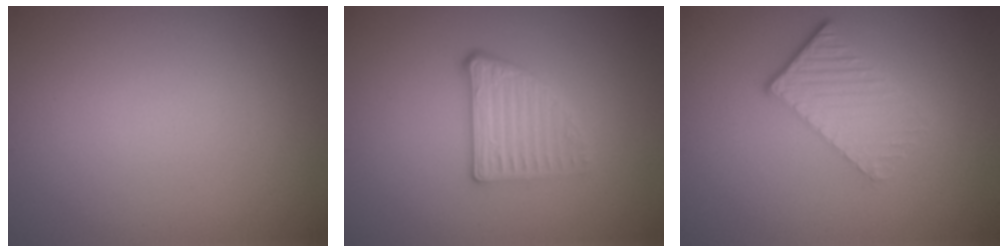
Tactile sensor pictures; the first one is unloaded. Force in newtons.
{"total": 2.9, "press": 2.5, "slide": 1.4}
{"total": 3.1, "press": 2.7, "slide": 1.7}